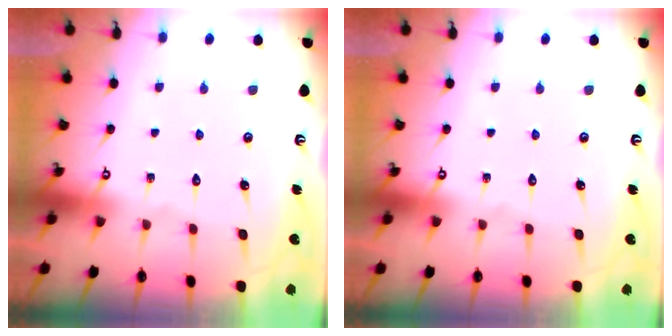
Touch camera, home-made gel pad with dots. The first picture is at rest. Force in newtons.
{"total": 0.0}